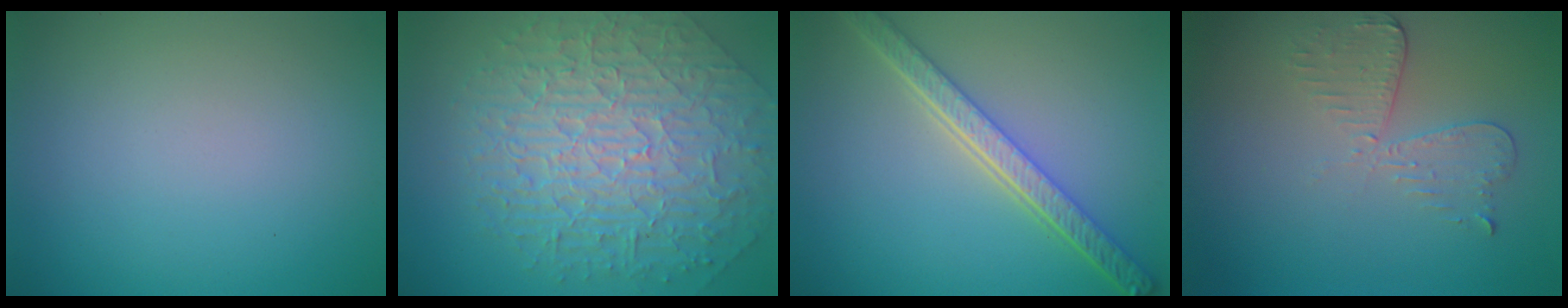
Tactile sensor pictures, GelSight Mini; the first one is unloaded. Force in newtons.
{"total": 9.9, "press": 6.6, "slide": 7.3}
{"total": 5.2, "press": 4.1, "slide": 3.3}
{"total": 3.0, "press": 2.6, "slide": 1.5}